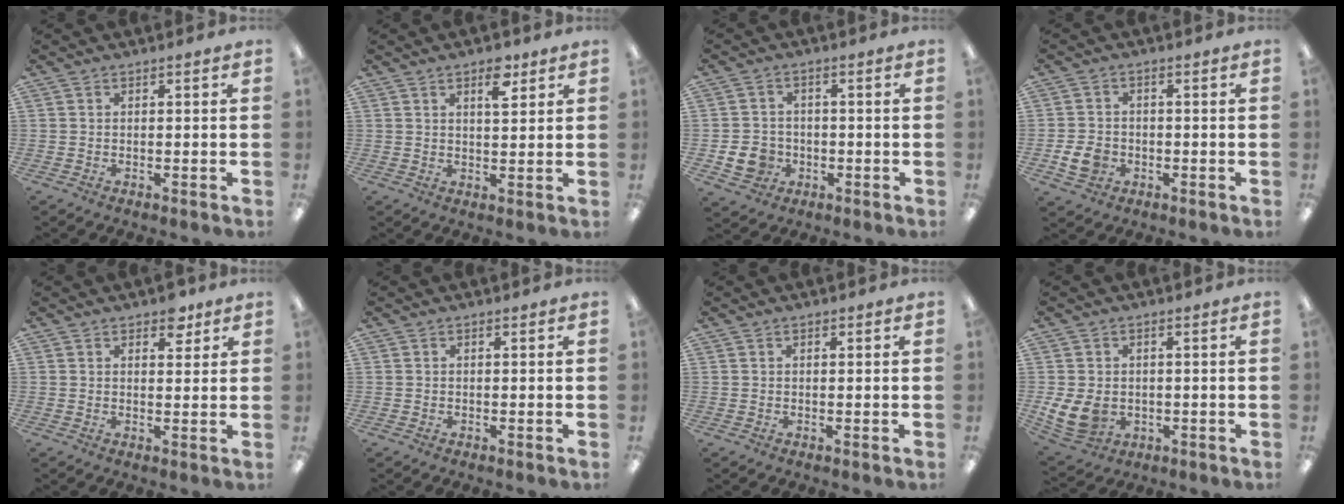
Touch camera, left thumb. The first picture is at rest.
{"total": 5.6, "force": [3.4, 2.3, 3.8], "torque": [-0.044, -0.012, 0.052]}
{"total": 6.6, "force": [-2.0, 5.8, 2.5], "torque": [-0.055, 0.012, -0.034]}
{"total": 5.2, "force": [-1.6, 4.2, 2.6], "torque": [-0.045, 0.004, -0.029]}
{"total": 4.5, "force": [3.2, 2.4, 2.1], "torque": [-0.015, -0.008, 0.052]}
{"total": 0.0}
{"total": 0.5, "force": [0.4, 0.3, 0.2], "torque": [-0.004, 0.004, 0.006]}
{"total": 8.0, "force": [-0.9, 6.4, 4.8], "torque": [-0.106, 0.006, -0.011]}